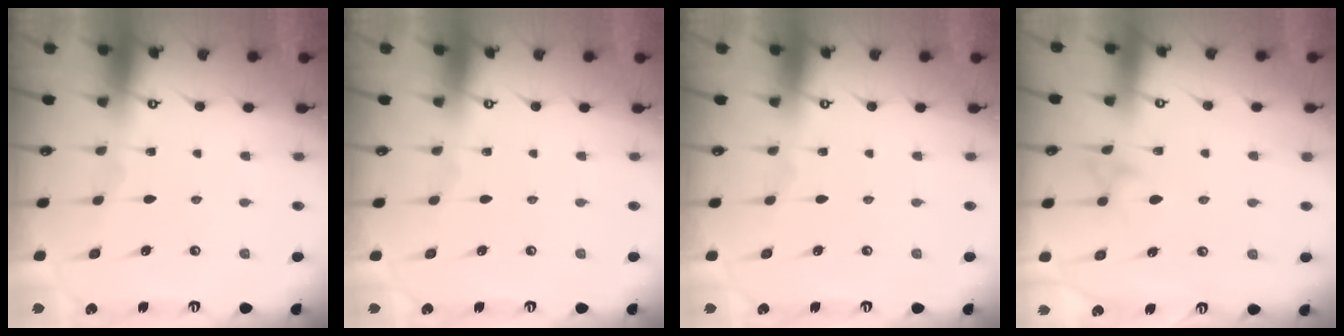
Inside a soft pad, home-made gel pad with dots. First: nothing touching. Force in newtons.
{"total": 0.0}
{"total": 0.0}
{"total": 9.9, "press": 9.9, "slide": 0.9}